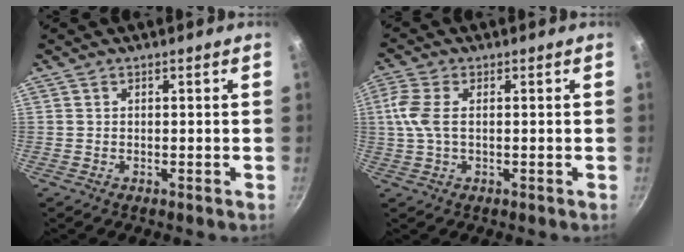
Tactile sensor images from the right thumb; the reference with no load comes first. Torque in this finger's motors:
{"motor_torque": [-0.37, 0.47, 0.05, 0.06, 0.07]}